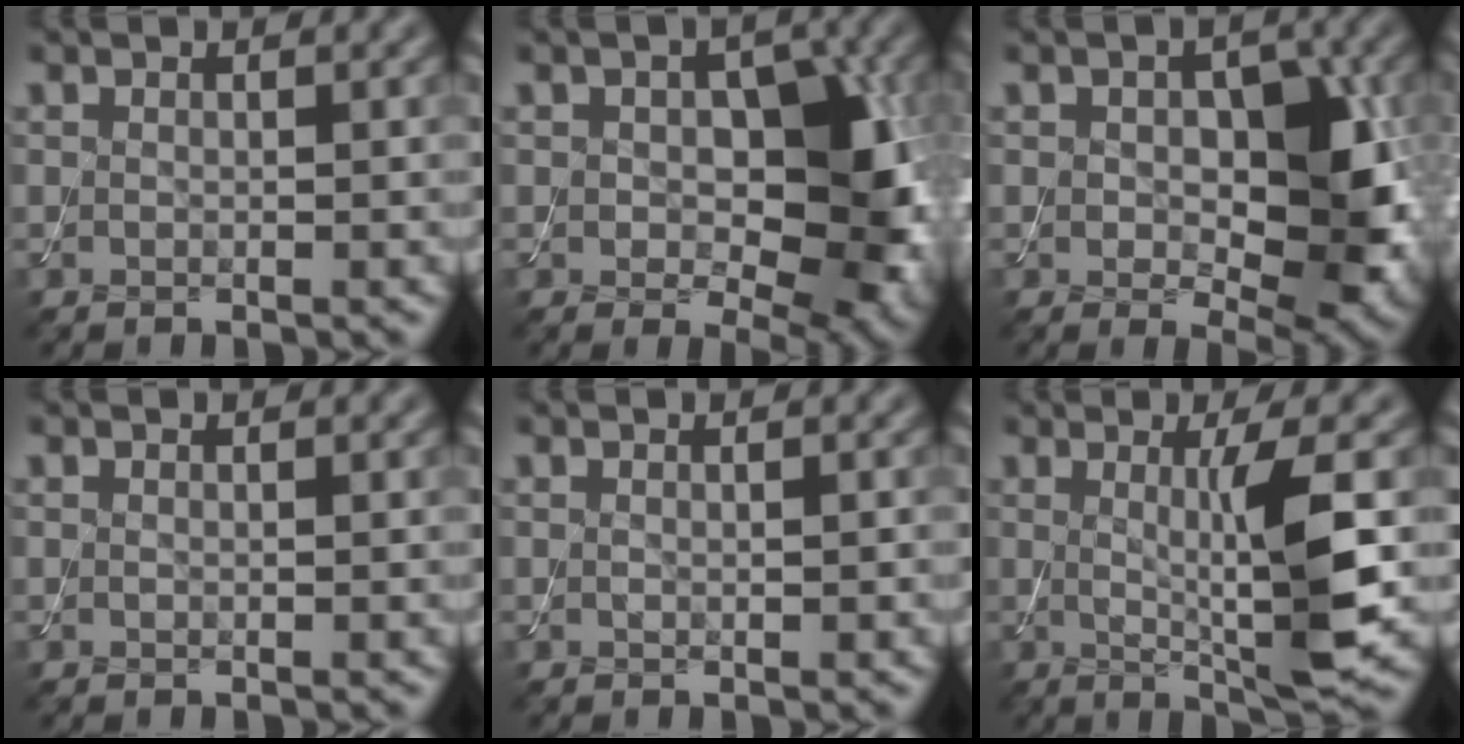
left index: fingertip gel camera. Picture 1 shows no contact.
{"total": 9.1, "force": [0.0, 5.4, 7.2], "torque": [-0.091, -0.007, 0.002]}
{"total": 8.2, "force": [-0.1, 4.6, 6.8], "torque": [-0.095, -0.006, 0.001]}
{"total": 0.0}
{"total": 0.7, "force": [0.0, 0.3, 0.6], "torque": [-0.010, -0.001, 0.001]}
{"total": 6.6, "force": [0.2, 0.9, 6.6], "torque": [-0.106, -0.009, 0.008]}